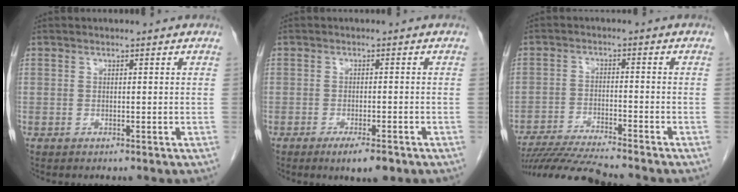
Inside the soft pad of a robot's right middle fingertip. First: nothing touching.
{"total": 4.3, "force": [-2.8, 0.8, 3.2], "torque": [-0.049, -0.006, -0.038]}
{"total": 10.6, "force": [-9.8, -0.9, 4.0], "torque": [-0.065, -0.021, -0.170]}